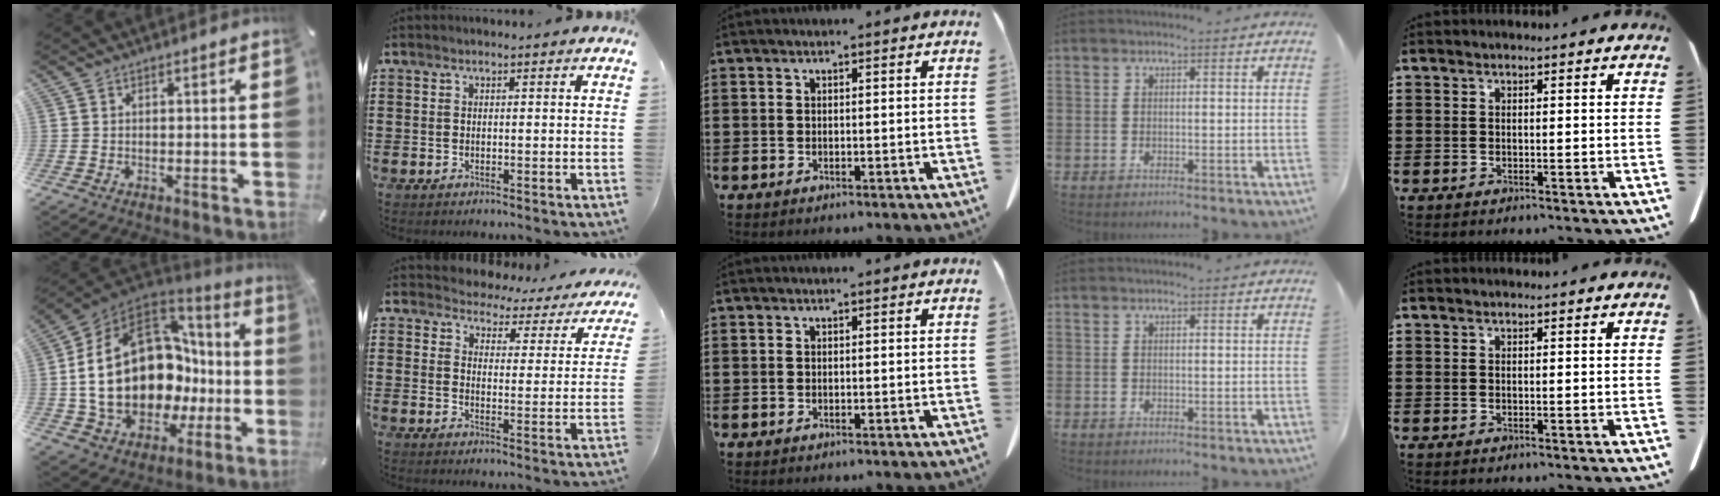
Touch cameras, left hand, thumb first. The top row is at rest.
{"thumb": {"total": 25.9, "force": [1.2, 18.0, 18.5], "torque": [-0.367, -0.032, 0.051]}, "index": {"total": 3.2, "force": [3.1, 0.7, -0.4], "torque": [-0.018, -0.029, 0.048]}}